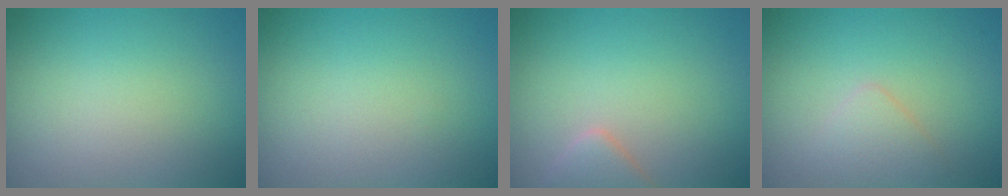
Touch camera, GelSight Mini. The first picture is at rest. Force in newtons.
{"total": 0.0}
{"total": 2.3, "press": 2.3, "slide": 0.2}
{"total": 1.7, "press": 1.7, "slide": 0.0}